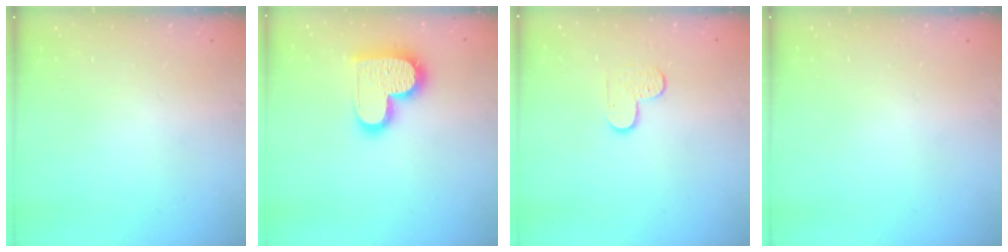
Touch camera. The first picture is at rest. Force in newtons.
{"total": 17.1, "press": 17.1, "slide": 1.1}
{"total": 4.7, "press": 4.7, "slide": 0.5}
{"total": 0.0}